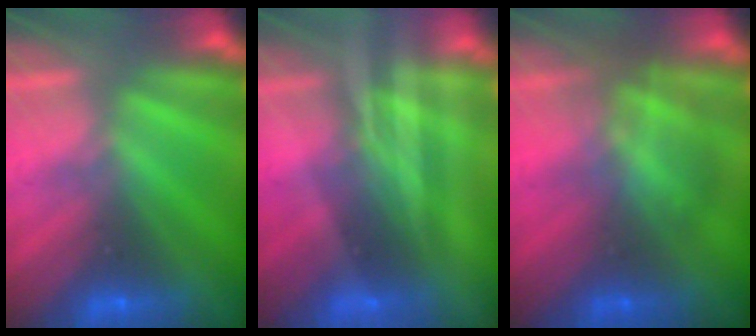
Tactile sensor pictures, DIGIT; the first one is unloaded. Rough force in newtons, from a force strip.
{"total": 2.1}
{"total": 2.9}